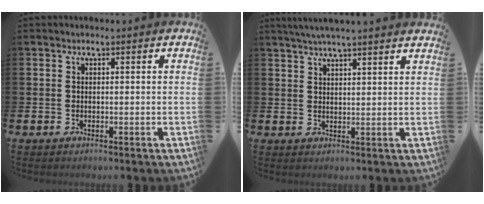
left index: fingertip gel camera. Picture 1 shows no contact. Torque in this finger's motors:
{"motor_torque": [0.90, -1.24, 0.51, 0.14]}